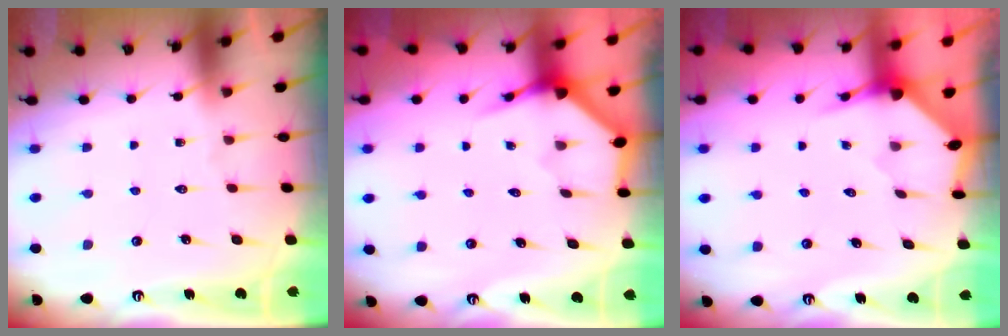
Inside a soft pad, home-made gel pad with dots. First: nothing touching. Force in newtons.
{"total": 3.9, "press": 3.9, "slide": 0.3}
{"total": 3.2, "press": 3.2, "slide": 0.3}